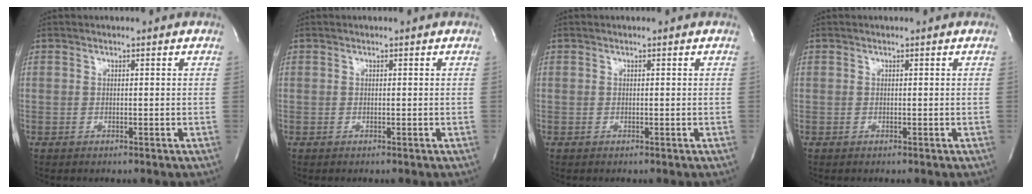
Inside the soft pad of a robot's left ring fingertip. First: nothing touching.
{"total": 0.0}
{"total": 0.0}
{"total": 0.0}